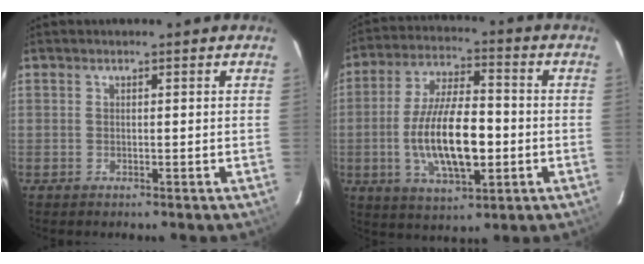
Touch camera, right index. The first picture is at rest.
{"total": 15.5, "force": [-2.8, 6.0, 14.0], "torque": [-0.273, -0.006, -0.045]}